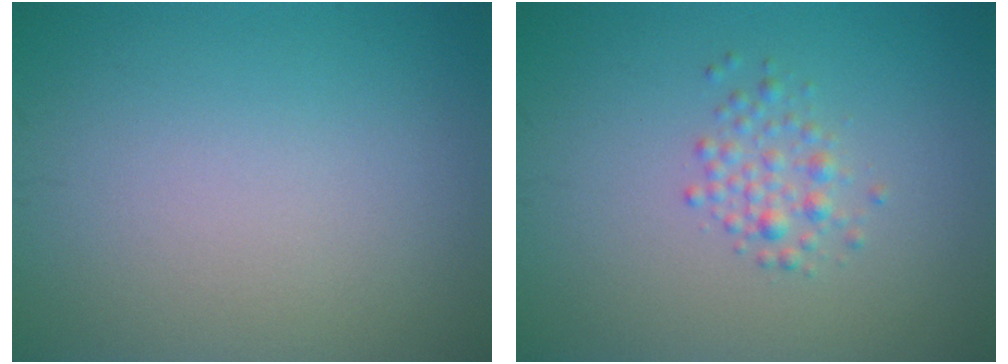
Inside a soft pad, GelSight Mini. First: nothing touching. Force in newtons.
{"total": 1.7, "press": 1.7, "slide": 0.0}